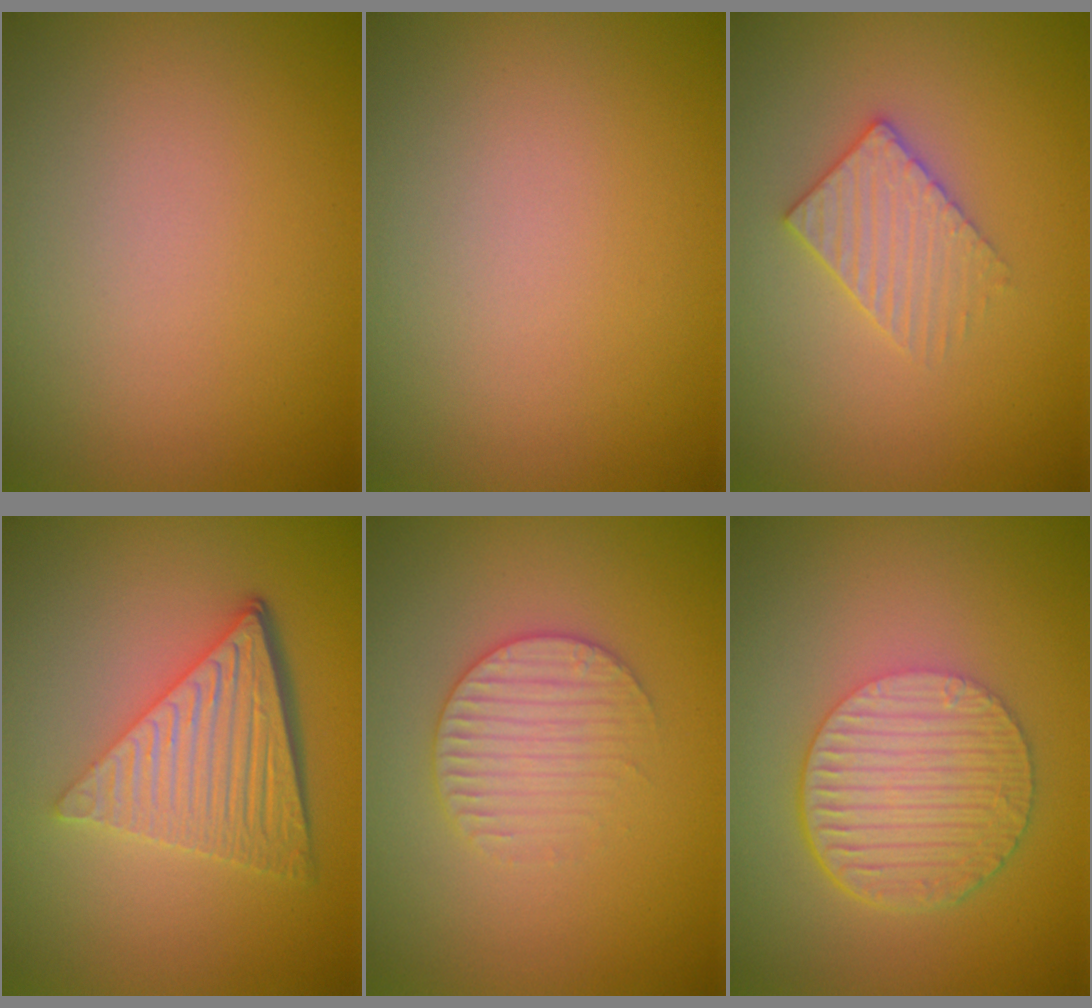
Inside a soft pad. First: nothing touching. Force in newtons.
{"total": 0.0}
{"total": 2.7, "press": 2.7, "slide": 0.5}
{"total": 6.5, "press": 4.4, "slide": 4.8}
{"total": 2.8, "press": 2.7, "slide": 0.6}
{"total": 6.0, "press": 4.1, "slide": 4.4}